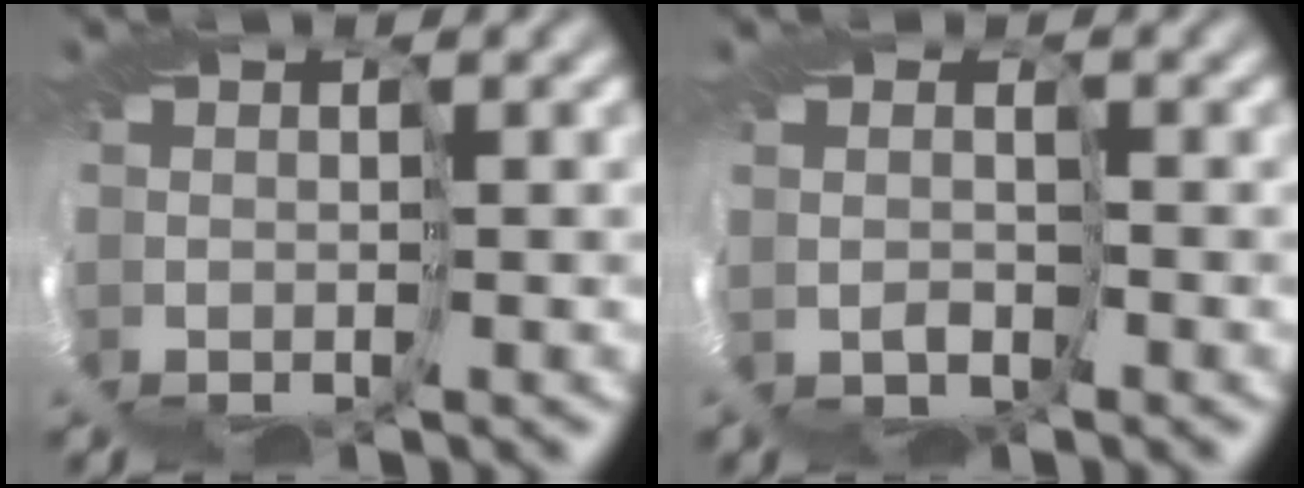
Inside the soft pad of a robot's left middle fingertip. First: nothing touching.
{"total": 1.8, "force": [1.4, -0.2, -1.1], "torque": [0.028, 0.002, 0.022]}